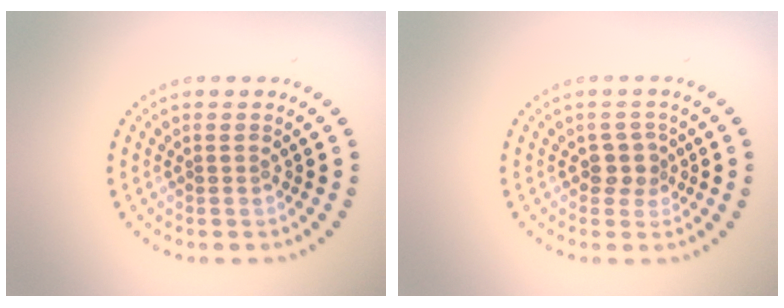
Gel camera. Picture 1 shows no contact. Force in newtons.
{"total": 1.7, "press": 1.5, "slide": 0.8}